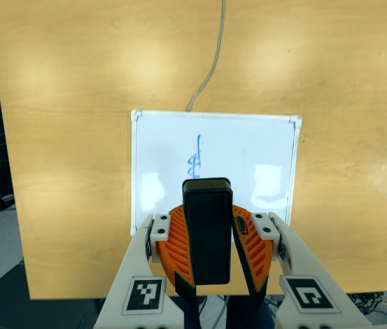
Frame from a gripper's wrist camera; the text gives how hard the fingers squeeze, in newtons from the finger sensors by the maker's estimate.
{"total": 9.1, "left": 8.8, "right": 9.4}